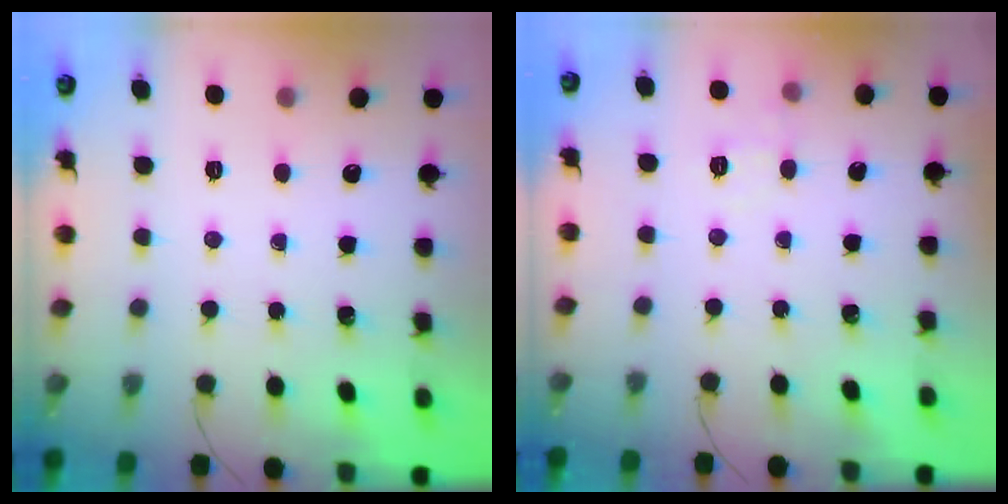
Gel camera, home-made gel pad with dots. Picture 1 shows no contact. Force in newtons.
{"total": 6.5, "press": 6.3, "slide": 1.4}